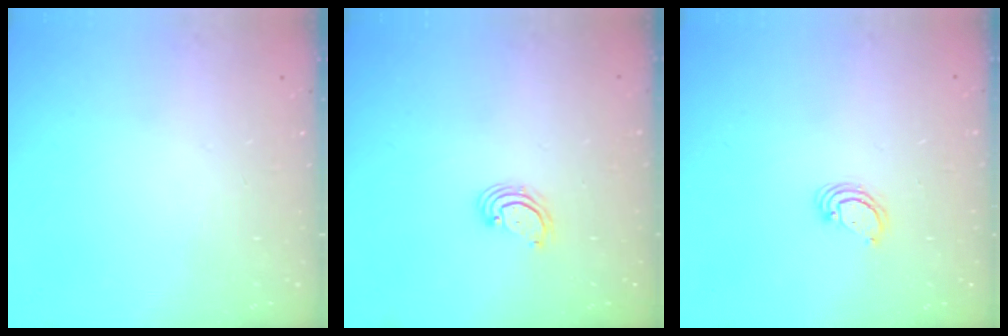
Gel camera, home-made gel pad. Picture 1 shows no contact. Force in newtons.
{"total": 2.7, "press": 2.6, "slide": 0.6}
{"total": 2.7, "press": 2.7, "slide": 0.2}